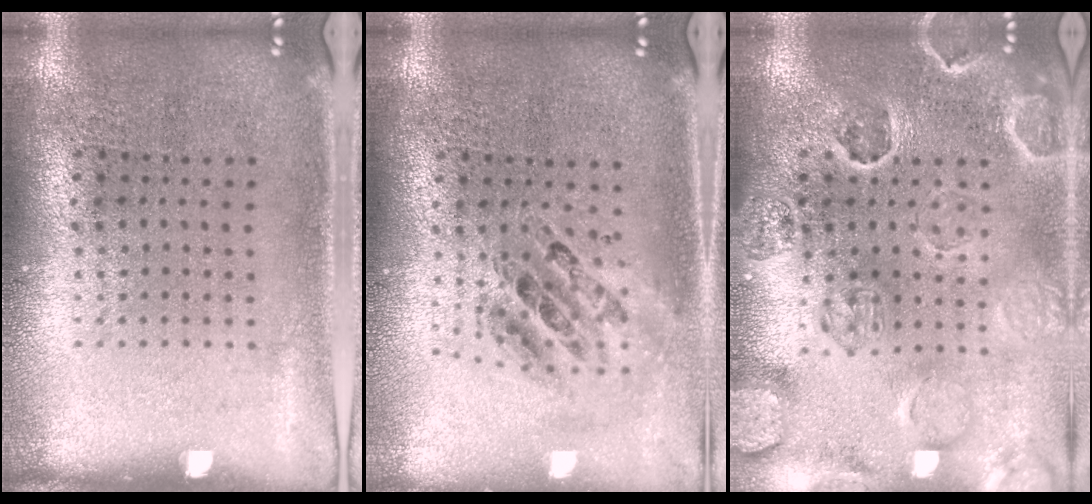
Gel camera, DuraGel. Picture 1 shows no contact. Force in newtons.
{"total": 0.8, "press": 0.8, "slide": 0.1}
{"total": 2.7, "press": 2.6, "slide": 0.8}